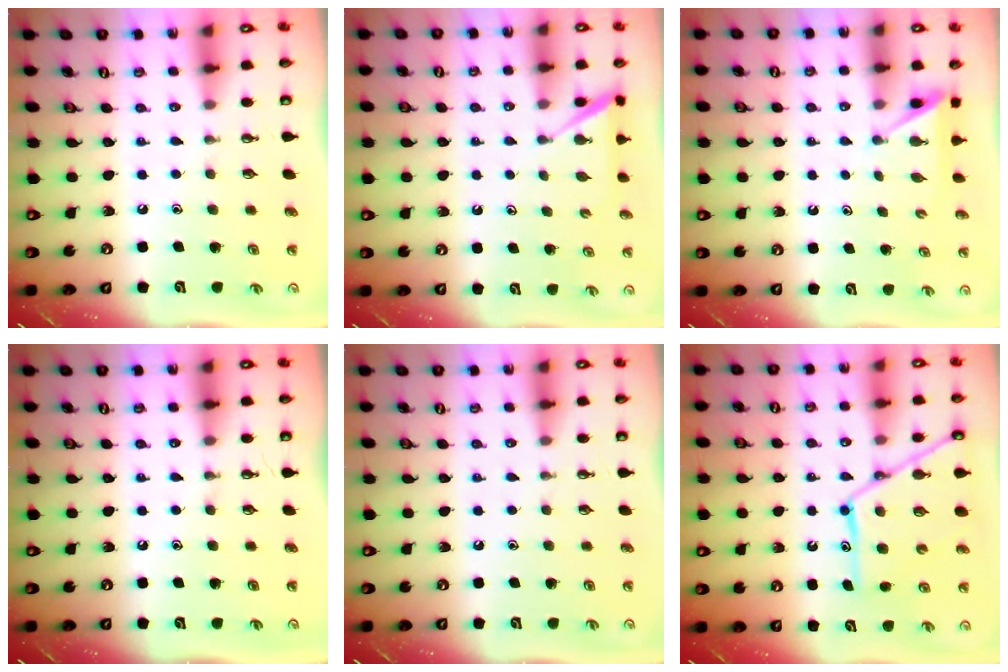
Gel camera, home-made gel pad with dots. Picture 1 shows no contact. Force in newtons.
{"total": 3.9, "press": 3.9, "slide": 0.4}
{"total": 3.1, "press": 3.1, "slide": 0.5}
{"total": 0.0}
{"total": 0.0}
{"total": 15.4, "press": 15.3, "slide": 1.5}